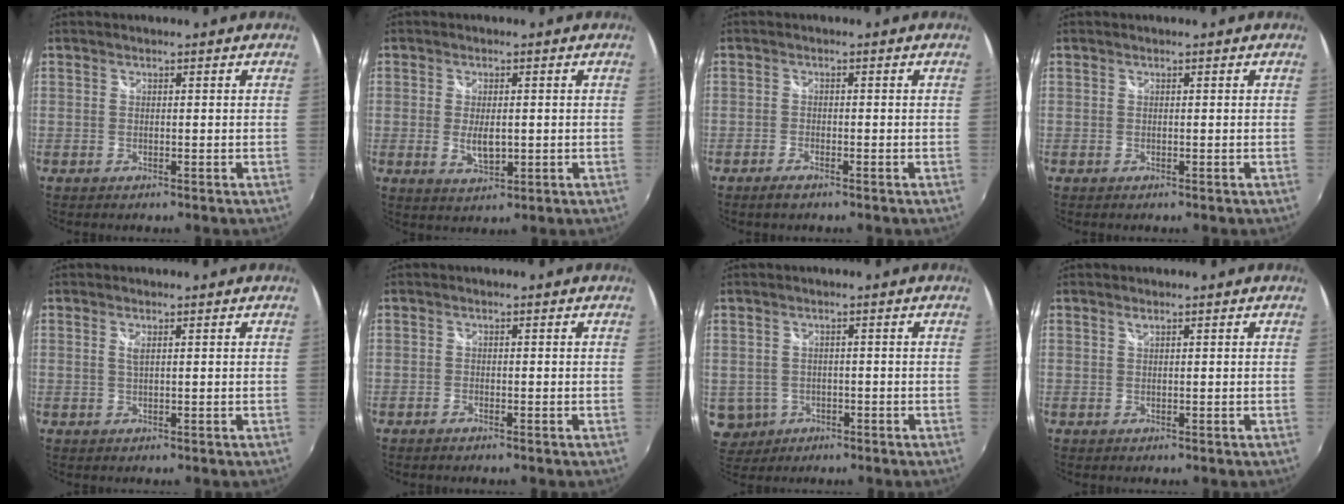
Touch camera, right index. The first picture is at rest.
{"total": 4.6, "force": [-0.5, 2.2, 4.0], "torque": [-0.072, -0.007, -0.004]}
{"total": 1.7, "force": [-1.4, 0.5, 0.9], "torque": [-0.026, -0.001, -0.027]}
{"total": 0.0}
{"total": 1.2, "force": [0.4, 0.2, 1.1], "torque": [-0.021, 0.000, 0.007]}
{"total": 0.5, "force": [-0.5, 0.2, 0.1], "torque": [-0.005, 0.001, -0.010]}
{"total": 5.1, "force": [-1.0, 4.8, 1.2], "torque": [-0.034, 0.002, -0.002]}
{"total": 0.5, "force": [0.4, 0.0, 0.3], "torque": [-0.003, 0.002, 0.007]}